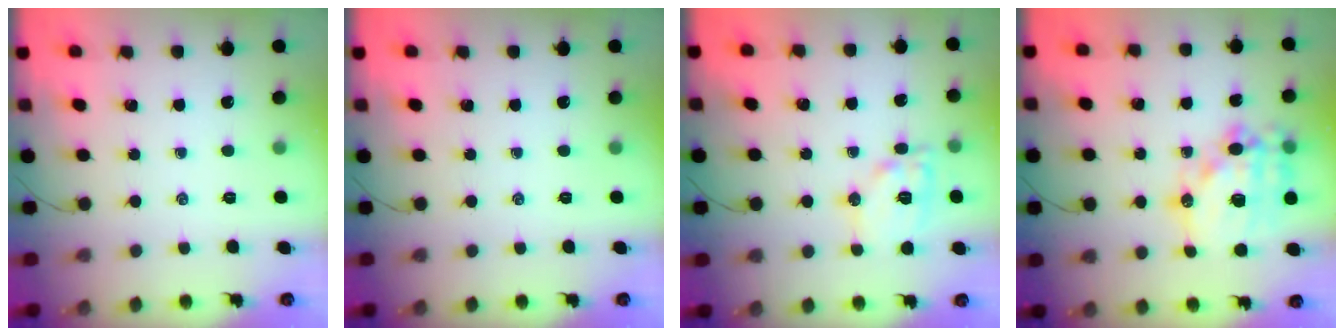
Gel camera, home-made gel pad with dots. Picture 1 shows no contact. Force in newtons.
{"total": 0.0}
{"total": 11.8, "press": 11.8, "slide": 0.7}
{"total": 18.1, "press": 17.6, "slide": 3.8}